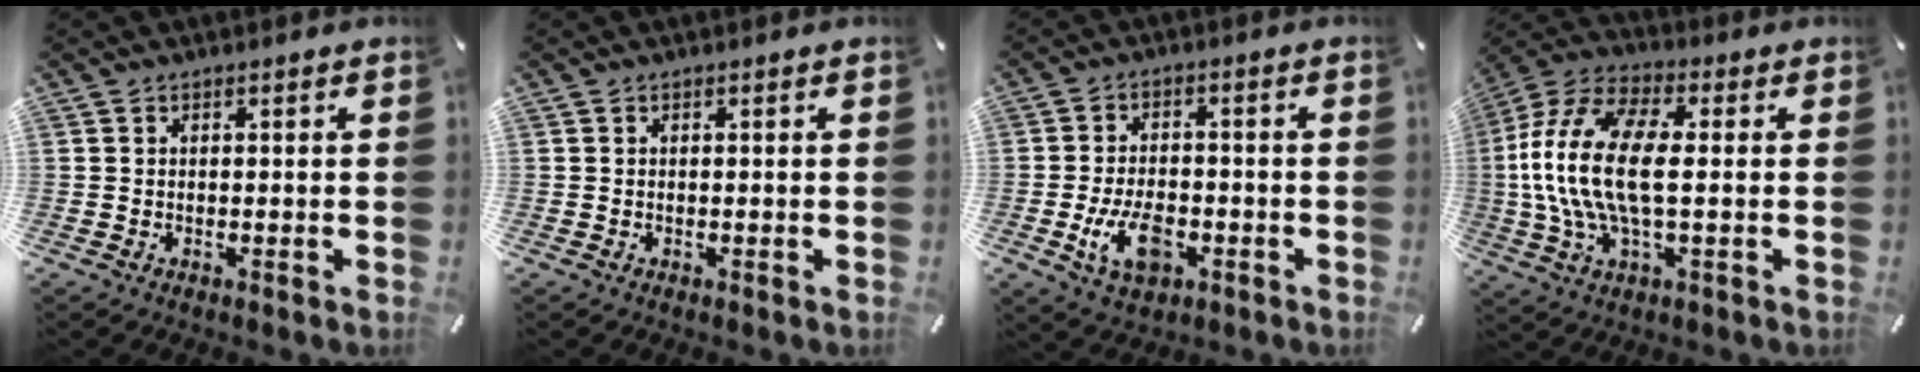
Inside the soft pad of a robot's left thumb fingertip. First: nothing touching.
{"total": 0.0}
{"total": 9.4, "force": [-3.1, 5.6, 6.9], "torque": [-0.138, 0.005, -0.054]}
{"total": 17.3, "force": [0.1, 8.1, 15.2], "torque": [-0.332, -0.008, -0.002]}